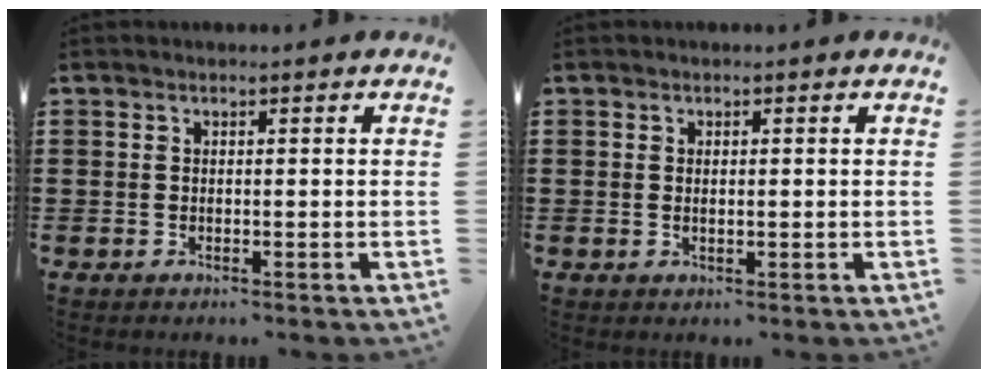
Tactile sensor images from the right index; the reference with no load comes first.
{"total": 0.8, "force": [0.2, 0.2, 0.8], "torque": [-0.017, -0.001, 0.004]}